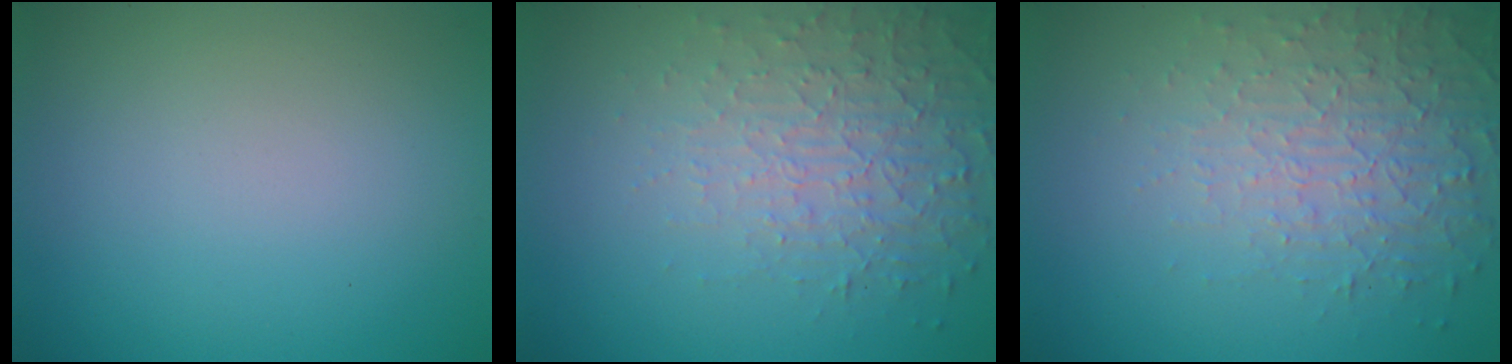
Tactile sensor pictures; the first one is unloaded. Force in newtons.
{"total": 5.3, "press": 3.4, "slide": 4.1}
{"total": 5.3, "press": 3.4, "slide": 4.1}